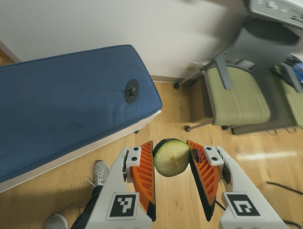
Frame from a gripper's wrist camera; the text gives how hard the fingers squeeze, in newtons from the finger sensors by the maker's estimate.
{"total": 9.9, "left": 9.6, "right": 10.2}